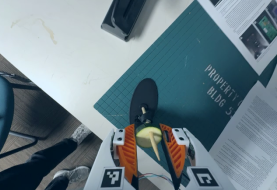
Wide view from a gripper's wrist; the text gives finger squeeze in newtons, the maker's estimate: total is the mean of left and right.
{"total": 12.9, "left": 12.6, "right": 13.3}